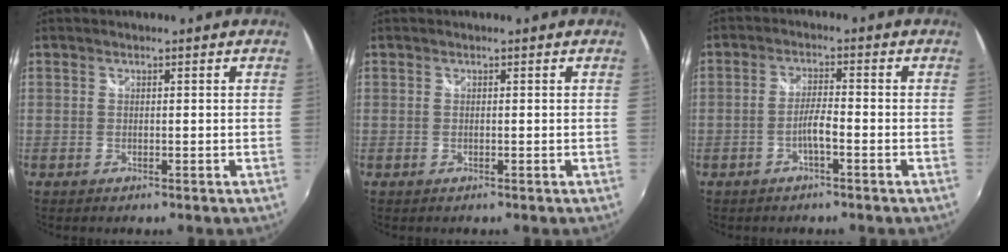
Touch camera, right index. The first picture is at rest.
{"total": 0.0}
{"total": 3.2, "force": [-1.8, 0.3, 2.7], "torque": [-0.057, 0.006, -0.034]}